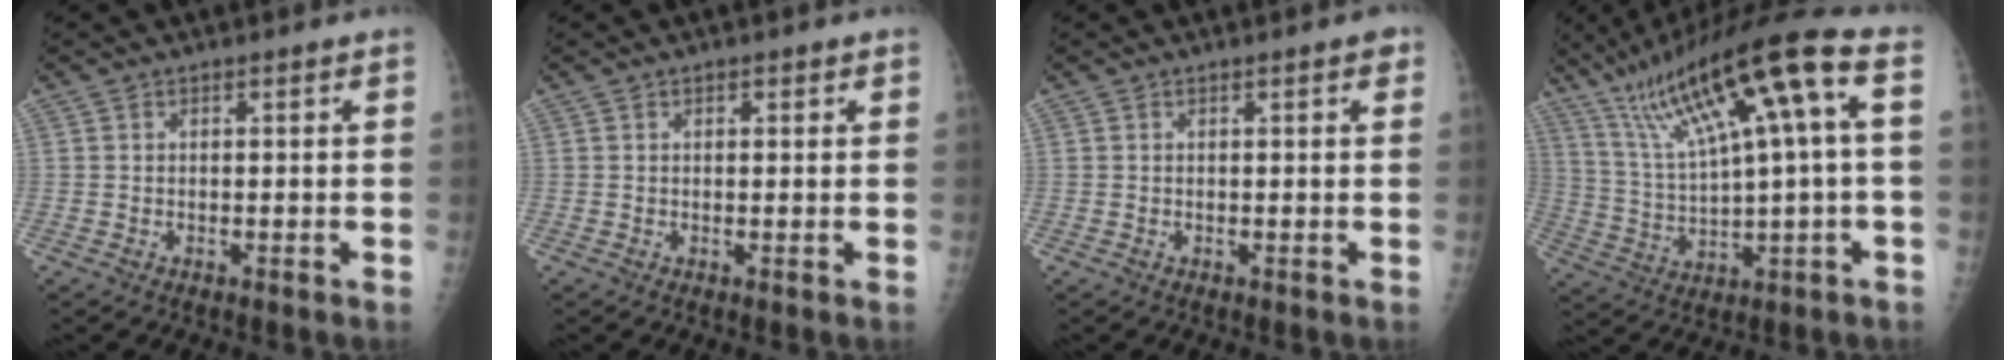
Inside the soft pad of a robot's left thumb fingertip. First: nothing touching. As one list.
[{"total": 1.1, "force": [0.6, 0.6, 0.6], "torque": [-0.003, -0.001, 0.005]}, {"total": 1.5, "force": [0.8, 0.5, 1.3], "torque": [-0.015, 0.001, 0.007]}, {"total": 19.8, "force": [7.2, 3.7, 18.1], "torque": [-0.315, 0.013, 0.130]}]